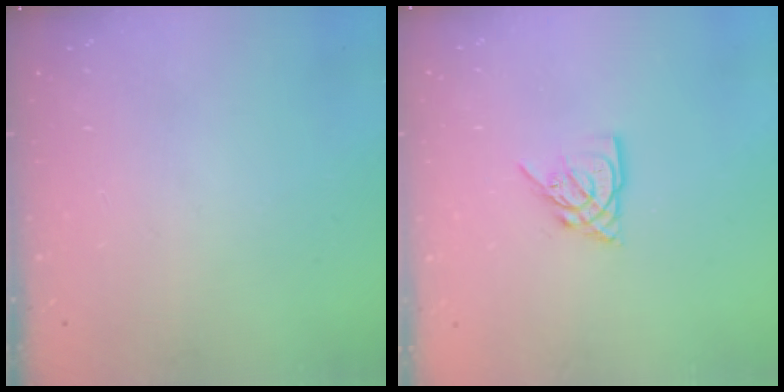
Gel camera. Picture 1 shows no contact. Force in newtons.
{"total": 6.1, "press": 6.1, "slide": 0.4}